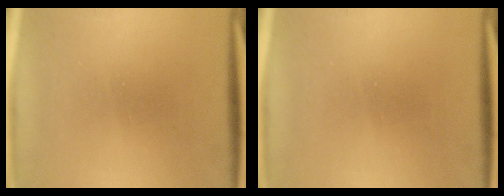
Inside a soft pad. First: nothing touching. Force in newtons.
{"total": 0.0}